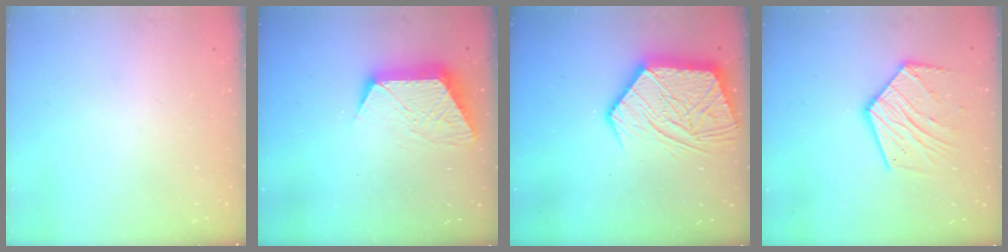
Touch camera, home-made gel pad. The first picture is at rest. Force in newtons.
{"total": 10.6, "press": 10.6, "slide": 0.8}
{"total": 19.1, "press": 19.0, "slide": 1.6}
{"total": 16.1, "press": 16.1, "slide": 1.3}